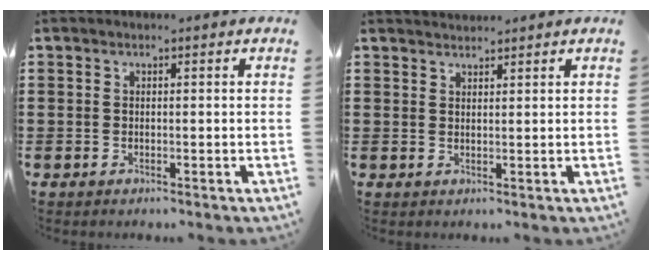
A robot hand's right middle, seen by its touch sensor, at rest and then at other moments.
{"total": 1.6, "force": [1.5, 0.1, -0.2], "torque": [-0.001, 0.002, 0.030]}